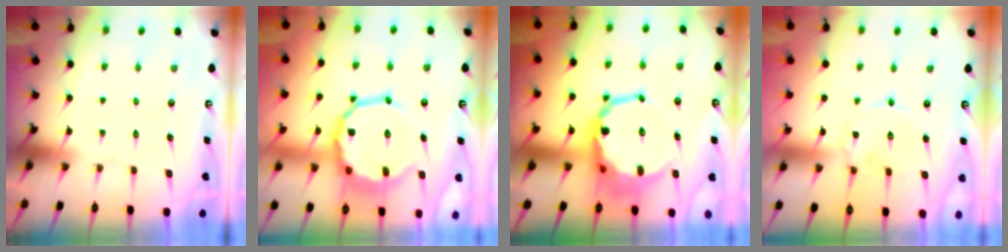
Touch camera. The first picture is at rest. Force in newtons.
{"total": 12.0, "press": 11.6, "slide": 3.1}
{"total": 12.9, "press": 12.7, "slide": 2.7}
{"total": 1.4, "press": 1.4, "slide": 0.1}